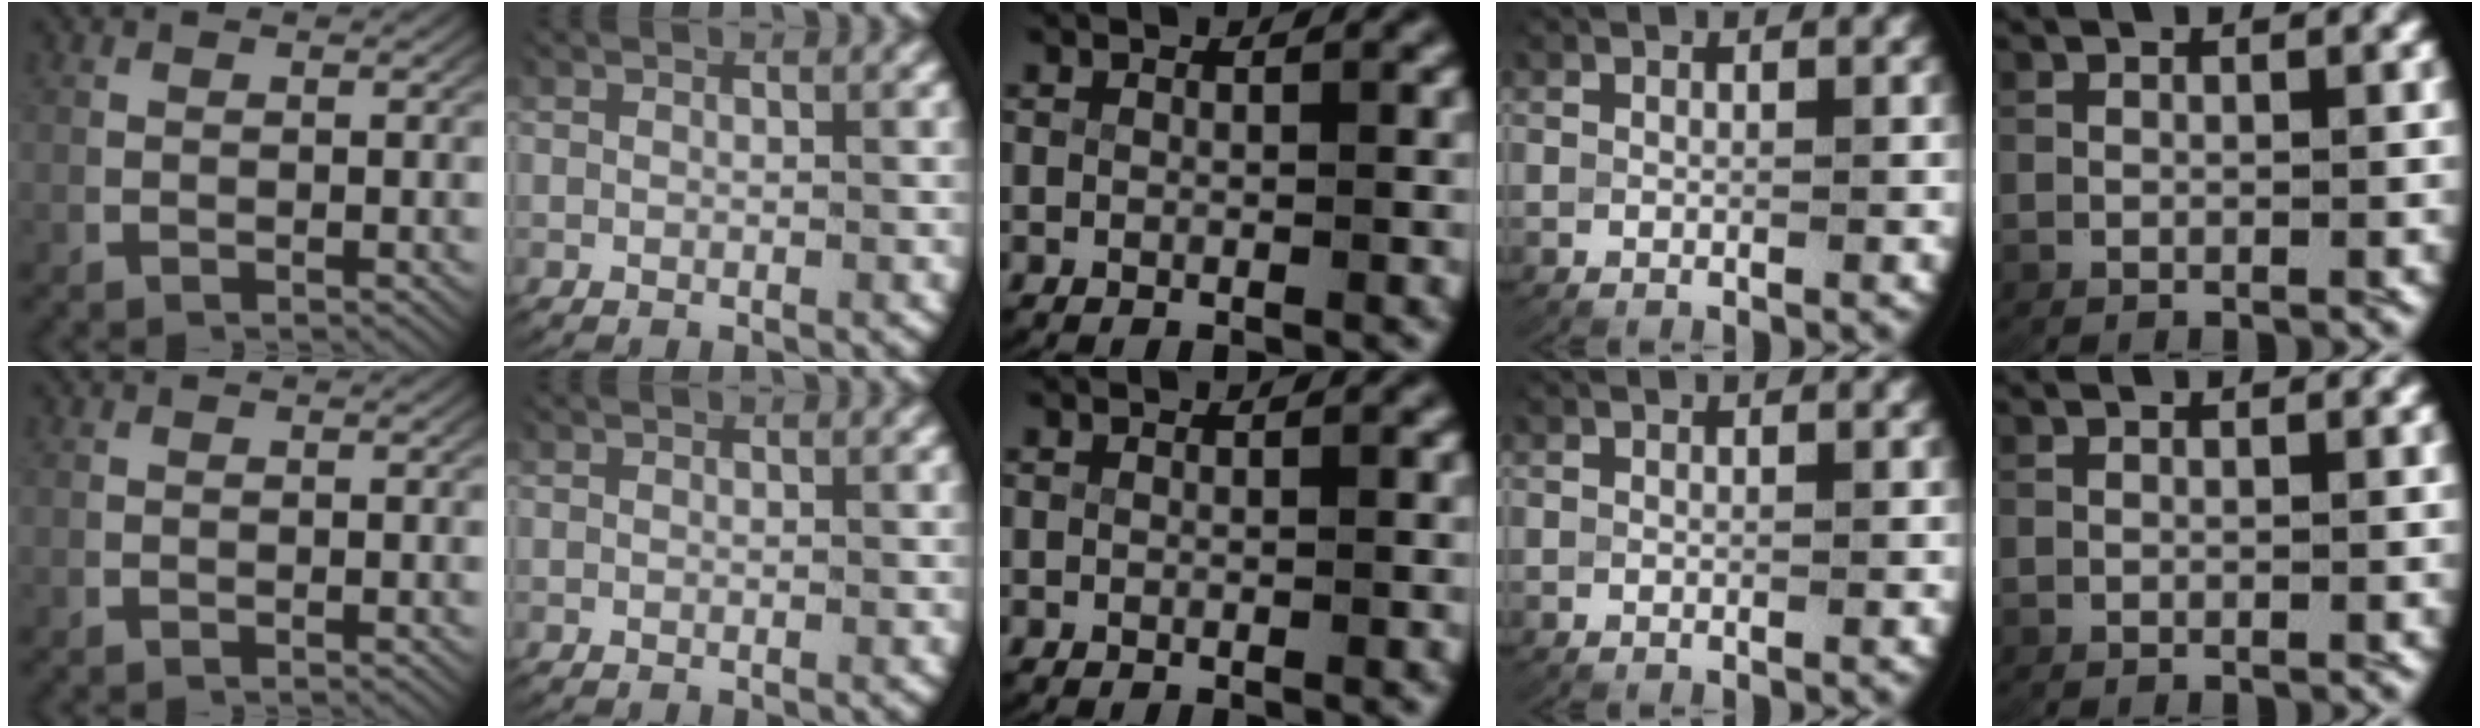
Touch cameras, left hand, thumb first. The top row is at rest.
{}